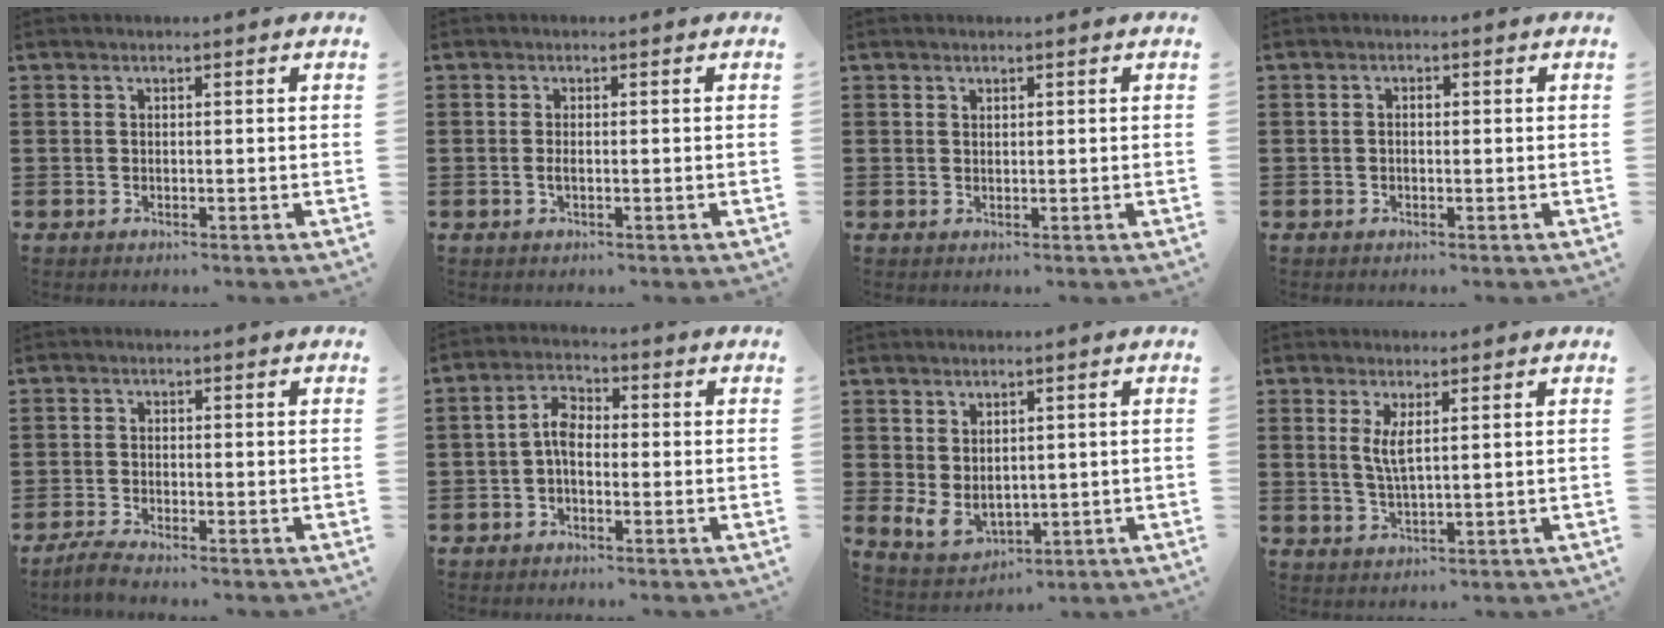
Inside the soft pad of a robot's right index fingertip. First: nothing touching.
{"total": 0.9, "force": [-0.3, 0.2, 0.8], "torque": [-0.017, -0.001, -0.005]}
{"total": 0.6, "force": [0.4, 0.4, 0.0], "torque": [-0.001, 0.002, 0.009]}
{"total": 0.7, "force": [-0.2, 0.4, 0.6], "torque": [-0.012, -0.001, -0.003]}
{"total": 2.3, "force": [-2.2, -0.2, 0.6], "torque": [-0.019, -0.001, -0.045]}
{"total": 4.3, "force": [-0.8, 2.4, 3.5], "torque": [-0.073, 0.007, -0.017]}
{"total": 3.7, "force": [1.2, 2.7, 2.3], "torque": [-0.064, -0.003, 0.021]}
{"total": 3.2, "force": [1.1, 0.7, 3.0], "torque": [-0.063, 0.000, 0.018]}